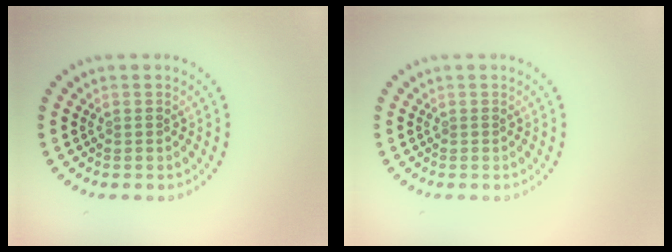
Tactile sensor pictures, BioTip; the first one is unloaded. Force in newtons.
{"total": 0.0}